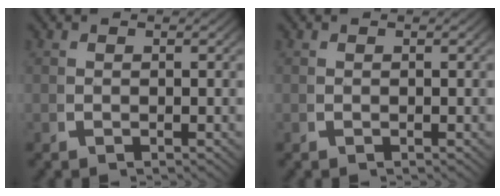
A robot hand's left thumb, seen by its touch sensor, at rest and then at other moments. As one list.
[{"total": 0.0}]